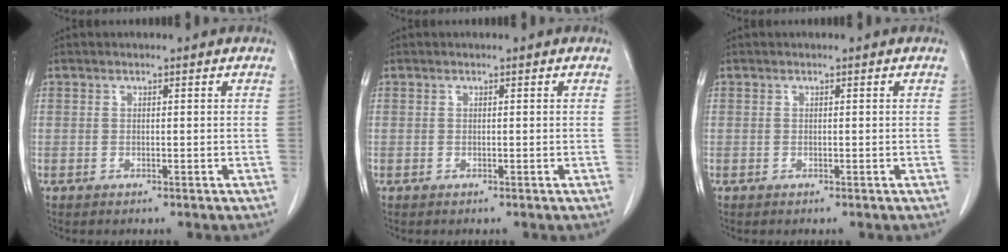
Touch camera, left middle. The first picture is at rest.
{"total": 0.0}
{"total": 0.0}